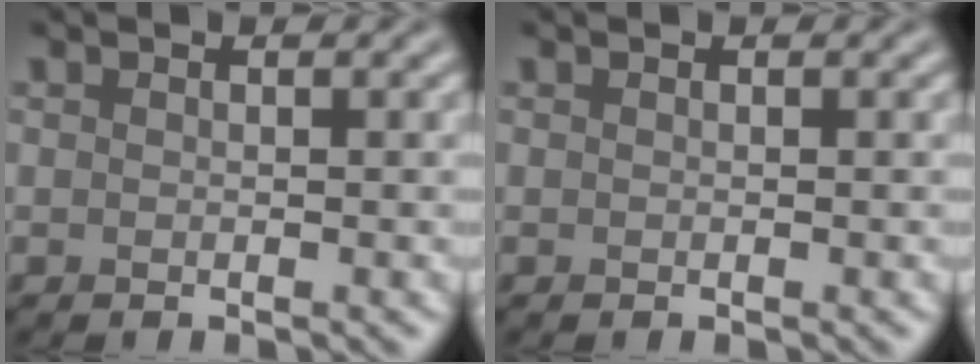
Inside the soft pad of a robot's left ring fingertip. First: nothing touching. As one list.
[{"total": 0.0}]